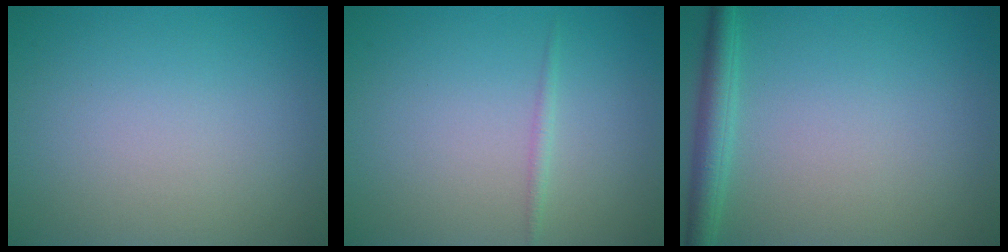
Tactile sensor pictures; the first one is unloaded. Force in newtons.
{"total": 0.7, "press": 0.7, "slide": 0.0}
{"total": 2.7, "press": 2.7, "slide": 0.1}